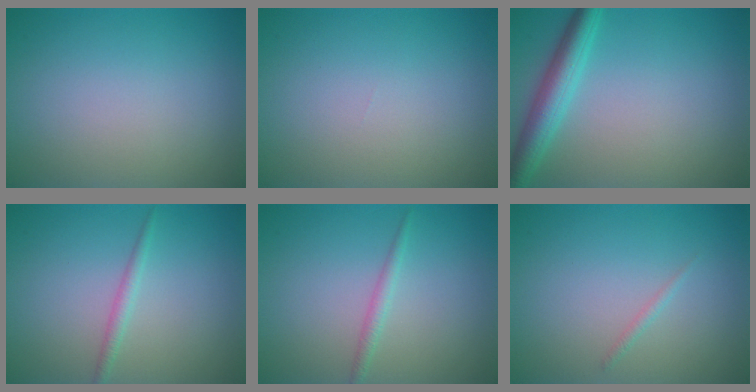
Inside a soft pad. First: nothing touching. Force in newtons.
{"total": 0.0}
{"total": 4.0, "press": 4.0, "slide": 0.1}
{"total": 1.2, "press": 1.2, "slide": 0.1}
{"total": 1.1, "press": 1.1, "slide": 0.0}
{"total": 0.6, "press": 0.6, "slide": 0.0}